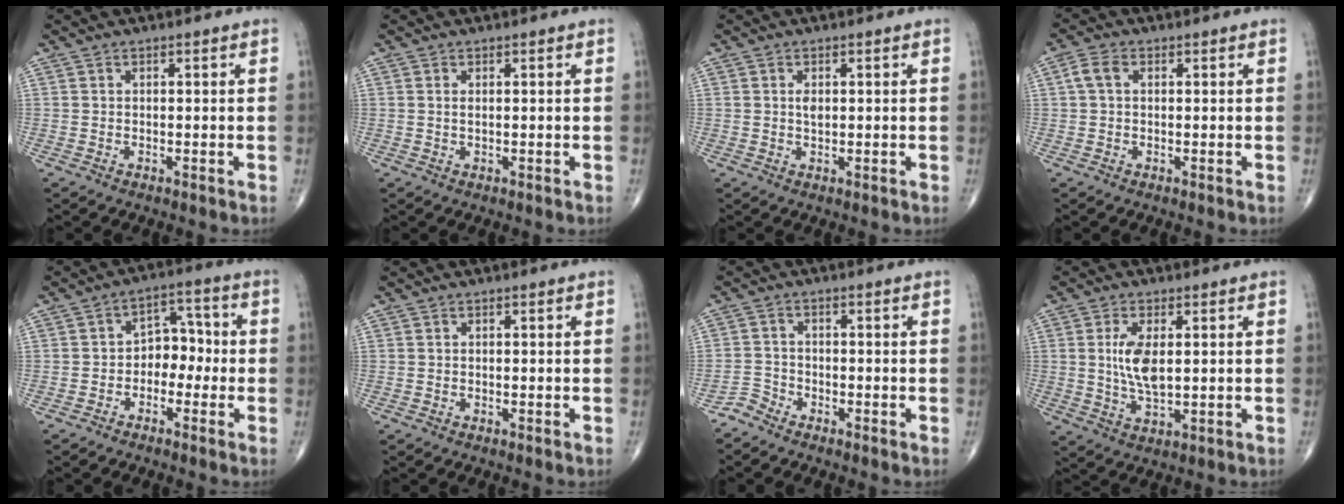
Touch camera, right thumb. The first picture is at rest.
{"total": 0.9, "force": [0.2, 0.3, 0.8], "torque": [-0.018, -0.001, 0.006]}
{"total": 1.7, "force": [0.3, 0.9, 1.4], "torque": [-0.024, -0.002, 0.007]}
{"total": 3.1, "force": [0.6, 2.0, 2.2], "torque": [-0.050, 0.011, 0.012]}
{"total": 6.5, "force": [-1.4, 4.8, 4.2], "torque": [-0.027, 0.035, -0.035]}
{"total": 0.0}
{"total": 2.3, "force": [-2.2, 0.7, -0.2], "torque": [0.008, -0.003, -0.050]}
{"total": 7.2, "force": [1.1, 3.1, 6.4], "torque": [-0.128, -0.012, 0.024]}